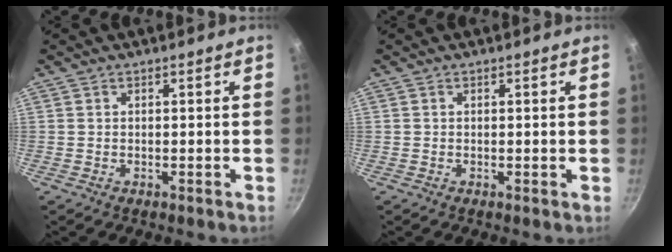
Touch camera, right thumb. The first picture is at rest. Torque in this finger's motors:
{"motor_torque": [-0.08, -0.19, 0.08, 0.66, 0.10]}